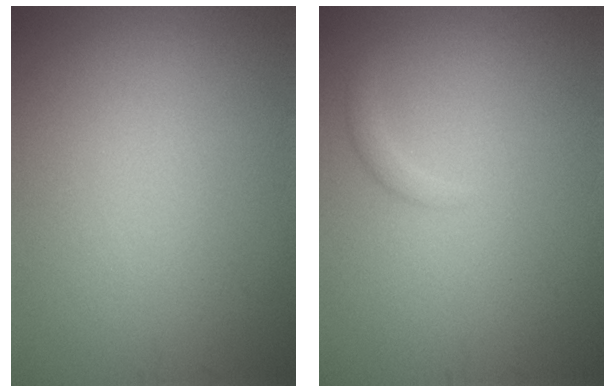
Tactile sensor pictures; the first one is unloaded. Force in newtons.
{"total": 0.8, "press": 0.8, "slide": 0.0}